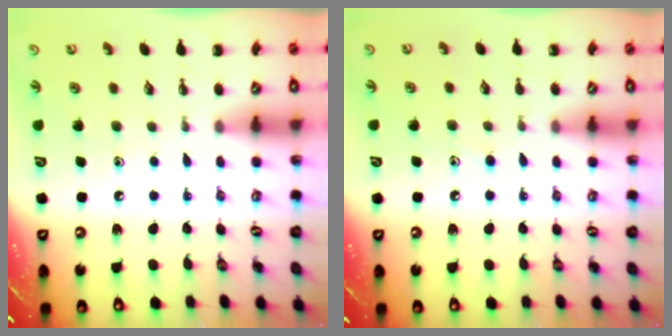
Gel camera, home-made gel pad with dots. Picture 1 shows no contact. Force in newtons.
{"total": 7.5, "press": 7.1, "slide": 2.2}